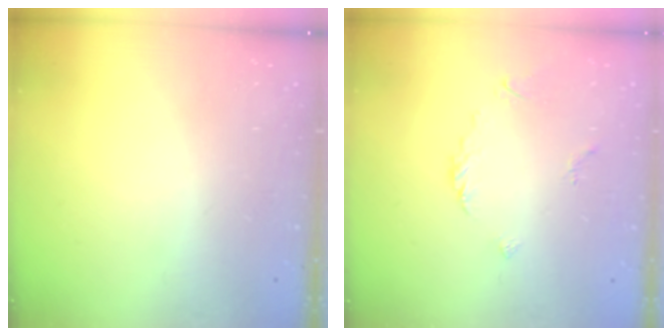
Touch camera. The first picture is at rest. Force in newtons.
{"total": 3.2, "press": 3.1, "slide": 0.6}